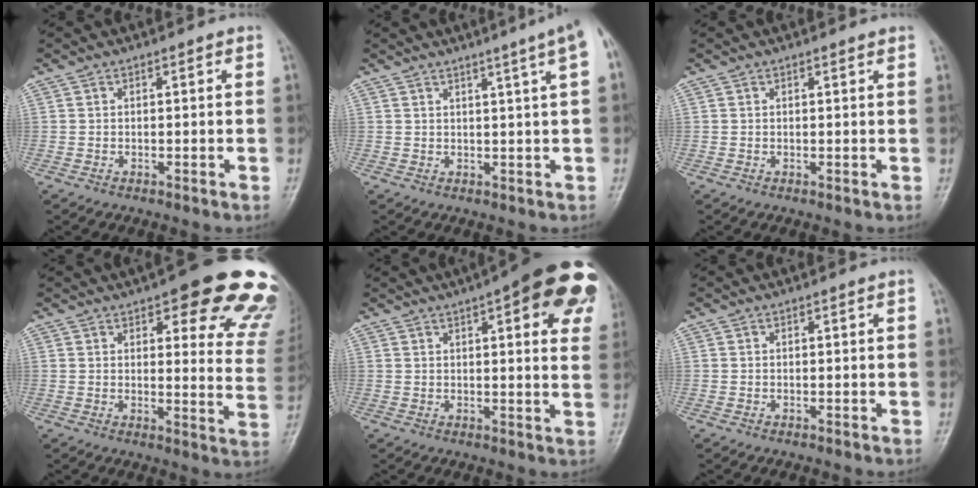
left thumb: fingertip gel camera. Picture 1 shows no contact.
{"total": 6.0, "force": [3.0, -0.7, 5.1], "torque": [-0.066, 0.003, 0.037]}
{"total": 0.8, "force": [0.6, -0.1, 0.5], "torque": [-0.010, -0.001, 0.010]}
{"total": 20.6, "force": [13.2, 6.8, 14.3], "torque": [-0.122, -0.053, 0.144]}
{"total": 20.2, "force": [9.2, 6.3, 16.8], "torque": [-0.187, -0.006, 0.106]}
{"total": 0.0}